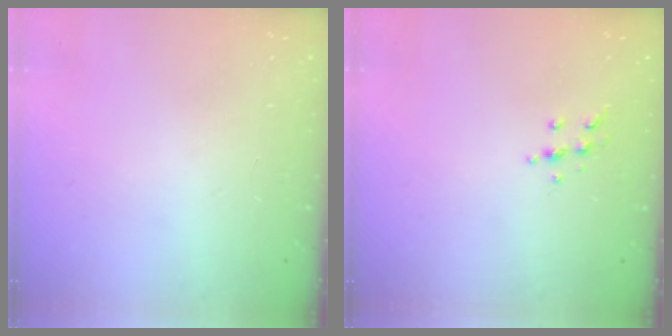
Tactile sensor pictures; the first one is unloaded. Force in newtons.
{"total": 6.2, "press": 6.1, "slide": 0.7}